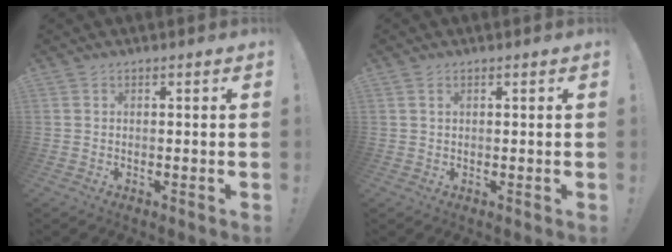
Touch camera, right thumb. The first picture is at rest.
{"total": 1.1, "force": [0.6, 0.6, 0.7], "torque": [-0.014, 0.002, 0.011]}